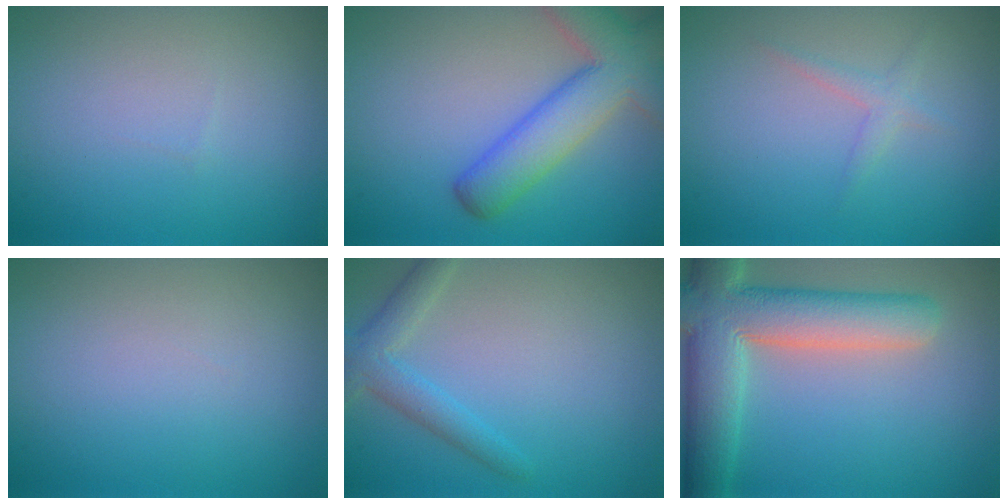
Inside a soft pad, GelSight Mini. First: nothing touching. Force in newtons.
{"total": 7.6, "press": 7.6, "slide": 0.5}
{"total": 1.3, "press": 1.3, "slide": 0.1}
{"total": 0.0}
{"total": 2.8, "press": 2.8, "slide": 0.1}
{"total": 9.5, "press": 9.5, "slide": 1.2}